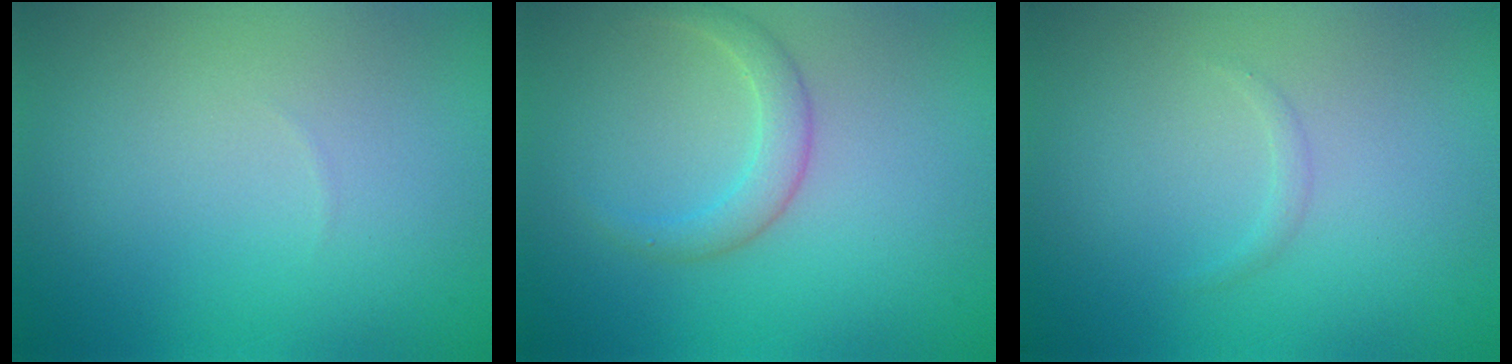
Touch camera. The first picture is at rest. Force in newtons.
{"total": 2.2, "press": 2.1, "slide": 0.1}
{"total": 0.5, "press": 0.5, "slide": 0.0}